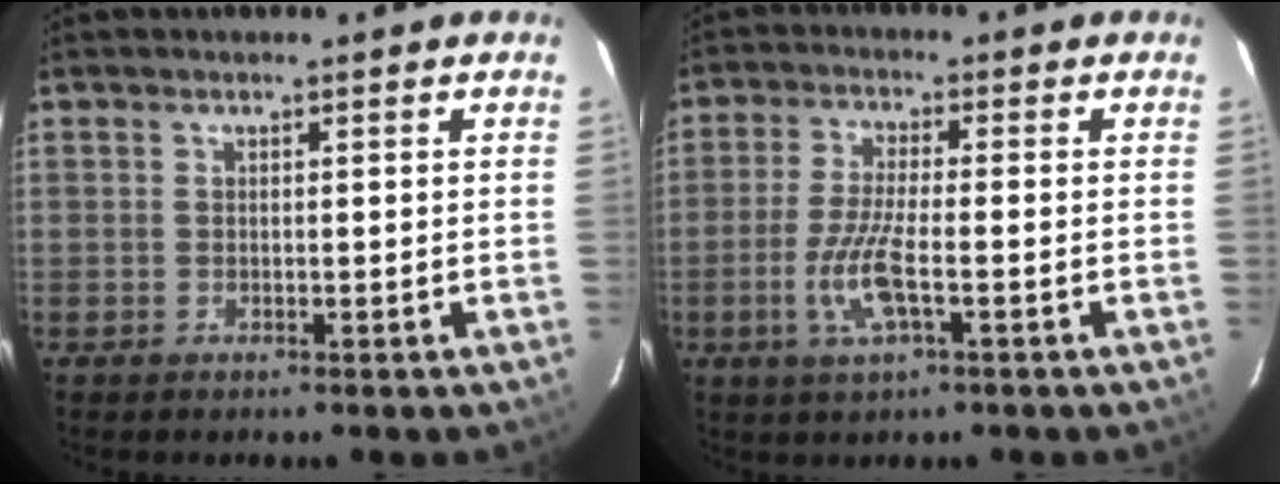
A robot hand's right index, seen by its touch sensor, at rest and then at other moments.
{"total": 8.0, "force": [-2.6, 1.6, 7.4], "torque": [-0.158, -0.007, -0.053]}